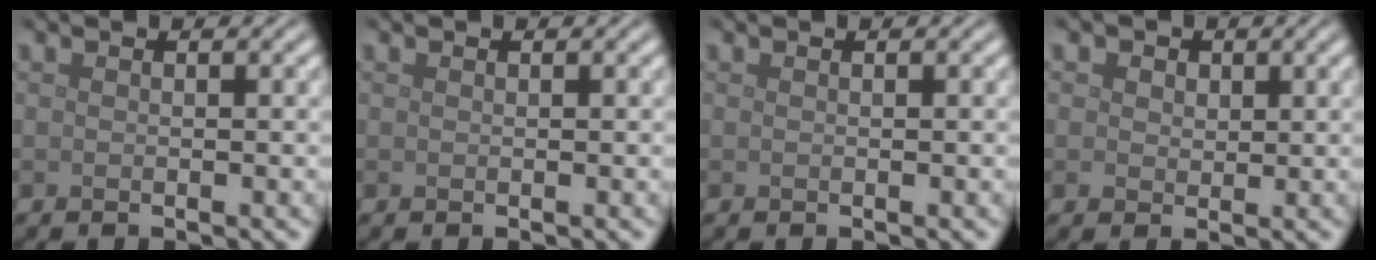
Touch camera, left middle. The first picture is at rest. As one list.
[{"total": 0.0}, {"total": 0.0}, {"total": 2.9, "force": [1.5, 2.1, 1.4], "torque": [-0.026, 0.008, 0.010]}]